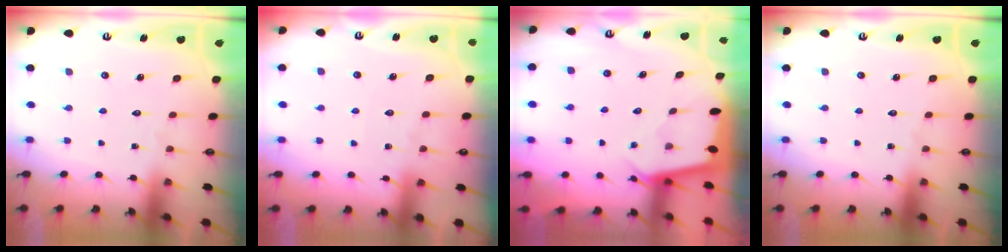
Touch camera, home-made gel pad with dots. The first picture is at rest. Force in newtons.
{"total": 2.7, "press": 2.7, "slide": 0.4}
{"total": 2.0, "press": 2.0, "slide": 0.3}
{"total": 0.0}